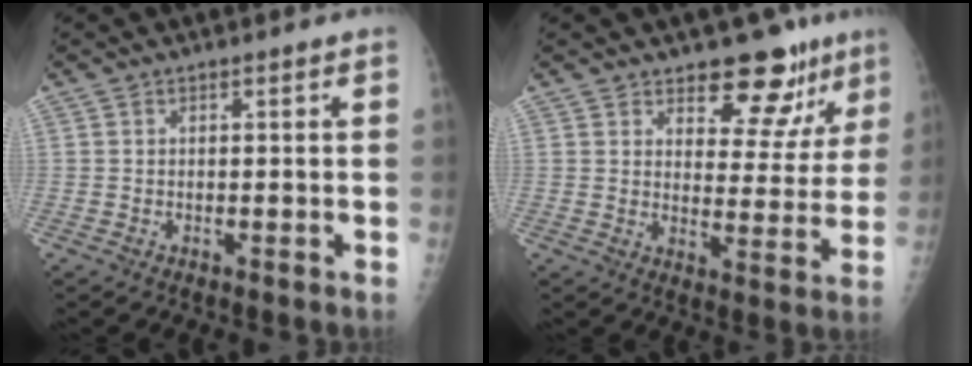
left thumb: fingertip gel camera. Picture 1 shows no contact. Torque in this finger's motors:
{"motor_torque": [1.47, 0.45, 0.63, -0.48, 0.08]}